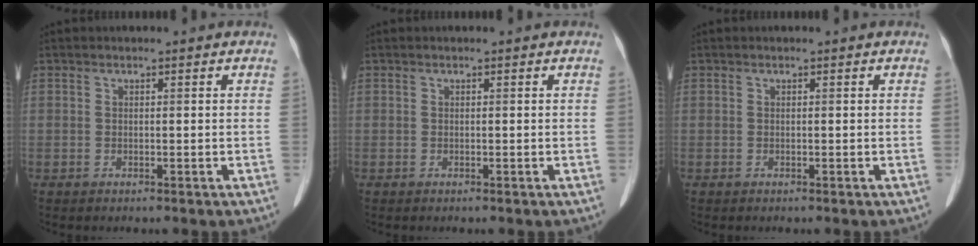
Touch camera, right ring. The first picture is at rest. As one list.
[{"total": 0.0}, {"total": 0.0}]